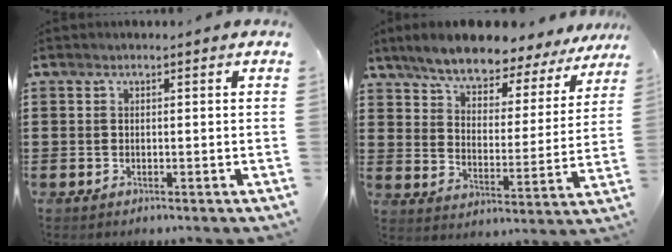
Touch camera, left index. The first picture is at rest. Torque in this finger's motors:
{"motor_torque": [1.75, -0.38, 1.05, 0.21]}